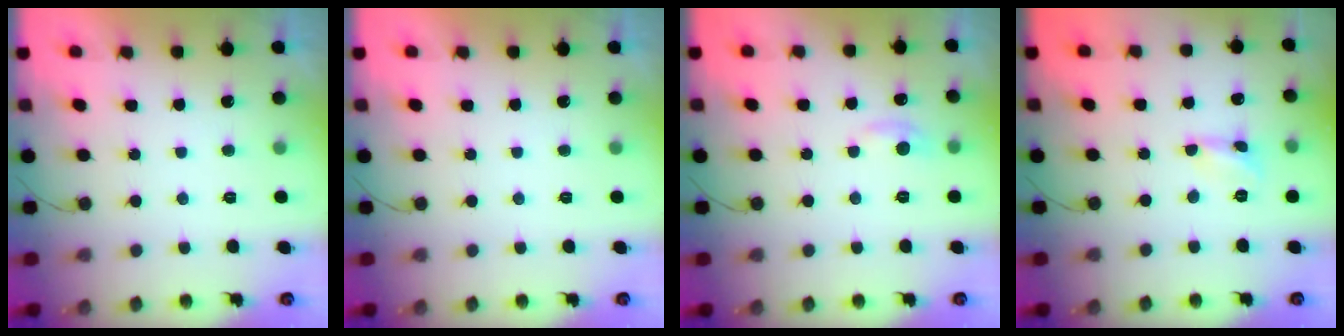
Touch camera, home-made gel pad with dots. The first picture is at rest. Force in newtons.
{"total": 0.0}
{"total": 5.5, "press": 5.4, "slide": 0.7}
{"total": 1.6, "press": 1.6, "slide": 0.1}